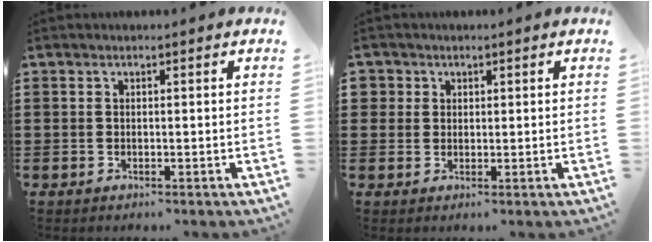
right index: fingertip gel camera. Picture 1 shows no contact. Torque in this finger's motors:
{"motor_torque": [-0.11, -0.21, 0.03, 0.00]}